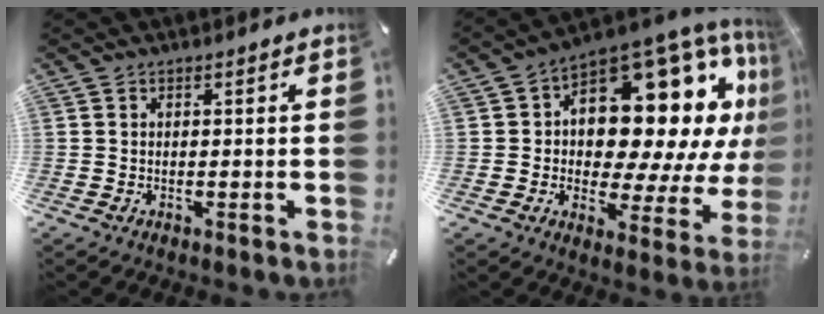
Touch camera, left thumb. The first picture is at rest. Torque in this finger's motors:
{"motor_torque": [1.05, 1.03, 1.27, 0.61, 0.32]}